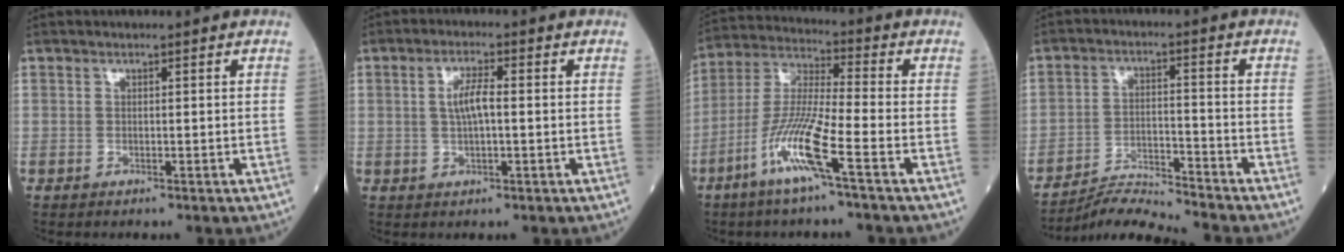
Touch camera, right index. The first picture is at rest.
{"total": 4.0, "force": [0.2, 0.9, 3.9], "torque": [-0.078, 0.008, 0.004]}
{"total": 11.2, "force": [-5.4, -0.2, 9.8], "torque": [-0.204, -0.008, -0.113]}
{"total": 6.9, "force": [-6.6, -1.8, -0.3], "torque": [-0.009, -0.009, -0.121]}